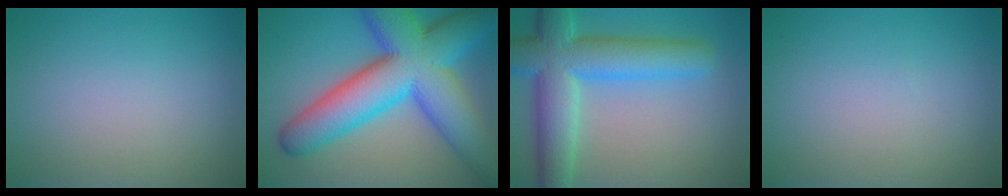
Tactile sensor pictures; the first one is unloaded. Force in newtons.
{"total": 14.6, "press": 14.5, "slide": 0.3}
{"total": 9.5, "press": 9.4, "slide": 0.4}
{"total": 0.0}